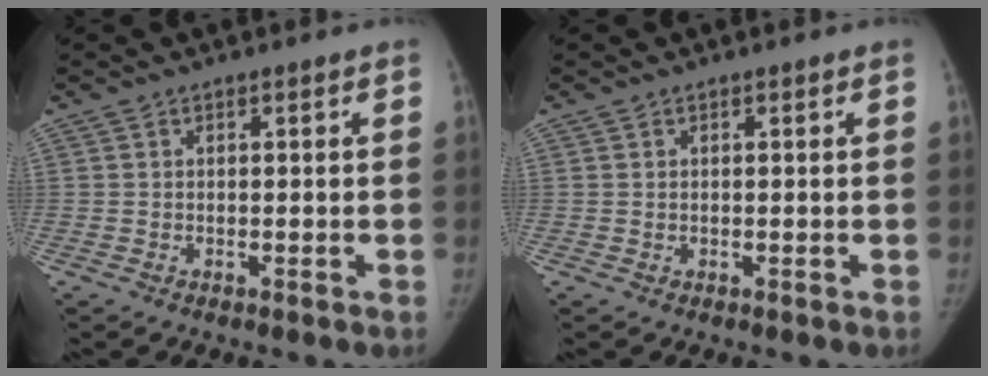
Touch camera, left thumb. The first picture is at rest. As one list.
[{"total": 0.0}]